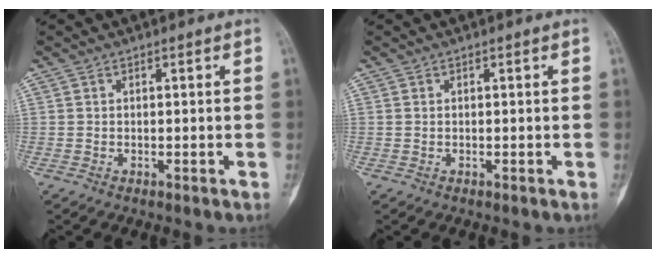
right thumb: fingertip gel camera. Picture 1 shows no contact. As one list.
[{"total": 0.0}]